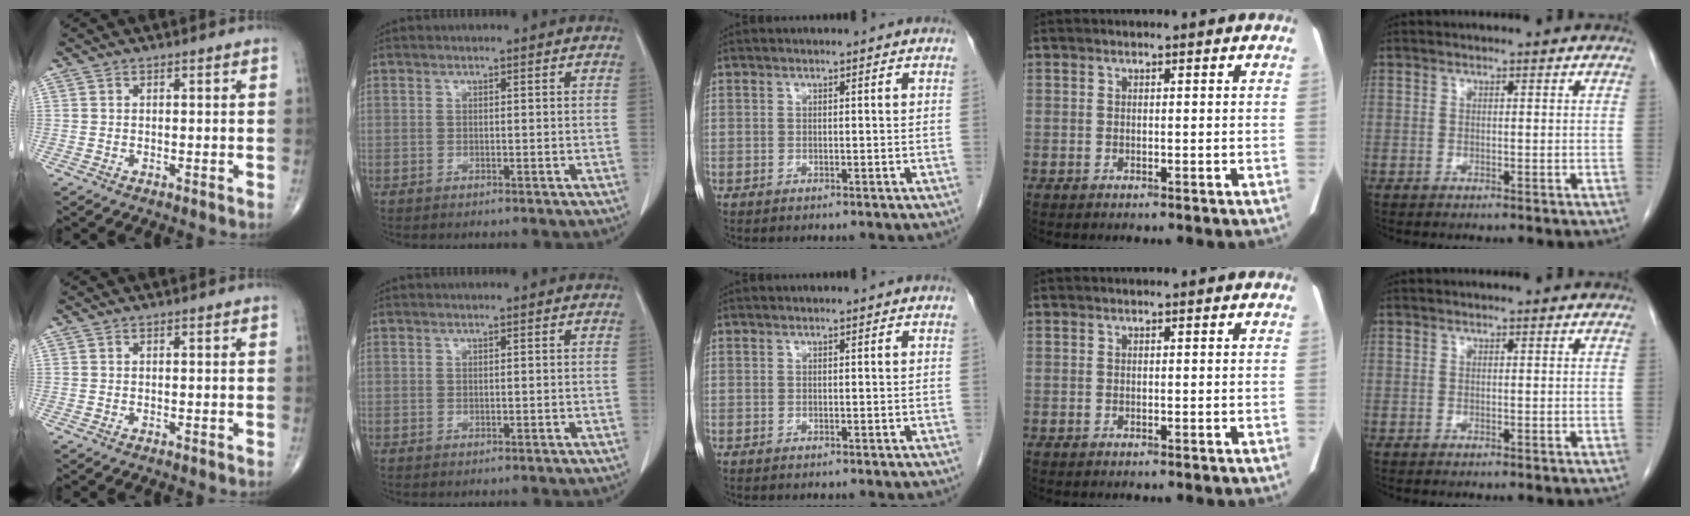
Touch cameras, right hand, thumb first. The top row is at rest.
{}